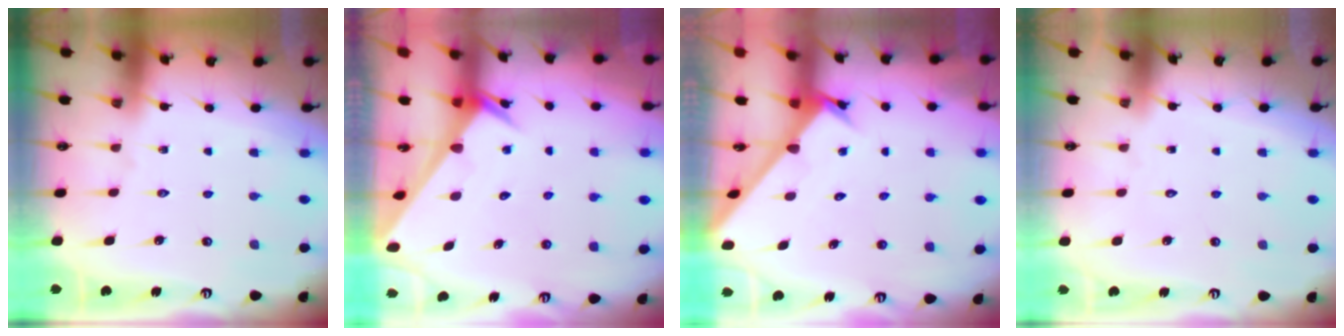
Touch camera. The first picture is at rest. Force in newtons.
{"total": 2.3, "press": 2.3, "slide": 0.0}
{"total": 2.7, "press": 2.7, "slide": 0.3}
{"total": 1.7, "press": 1.7, "slide": 0.1}